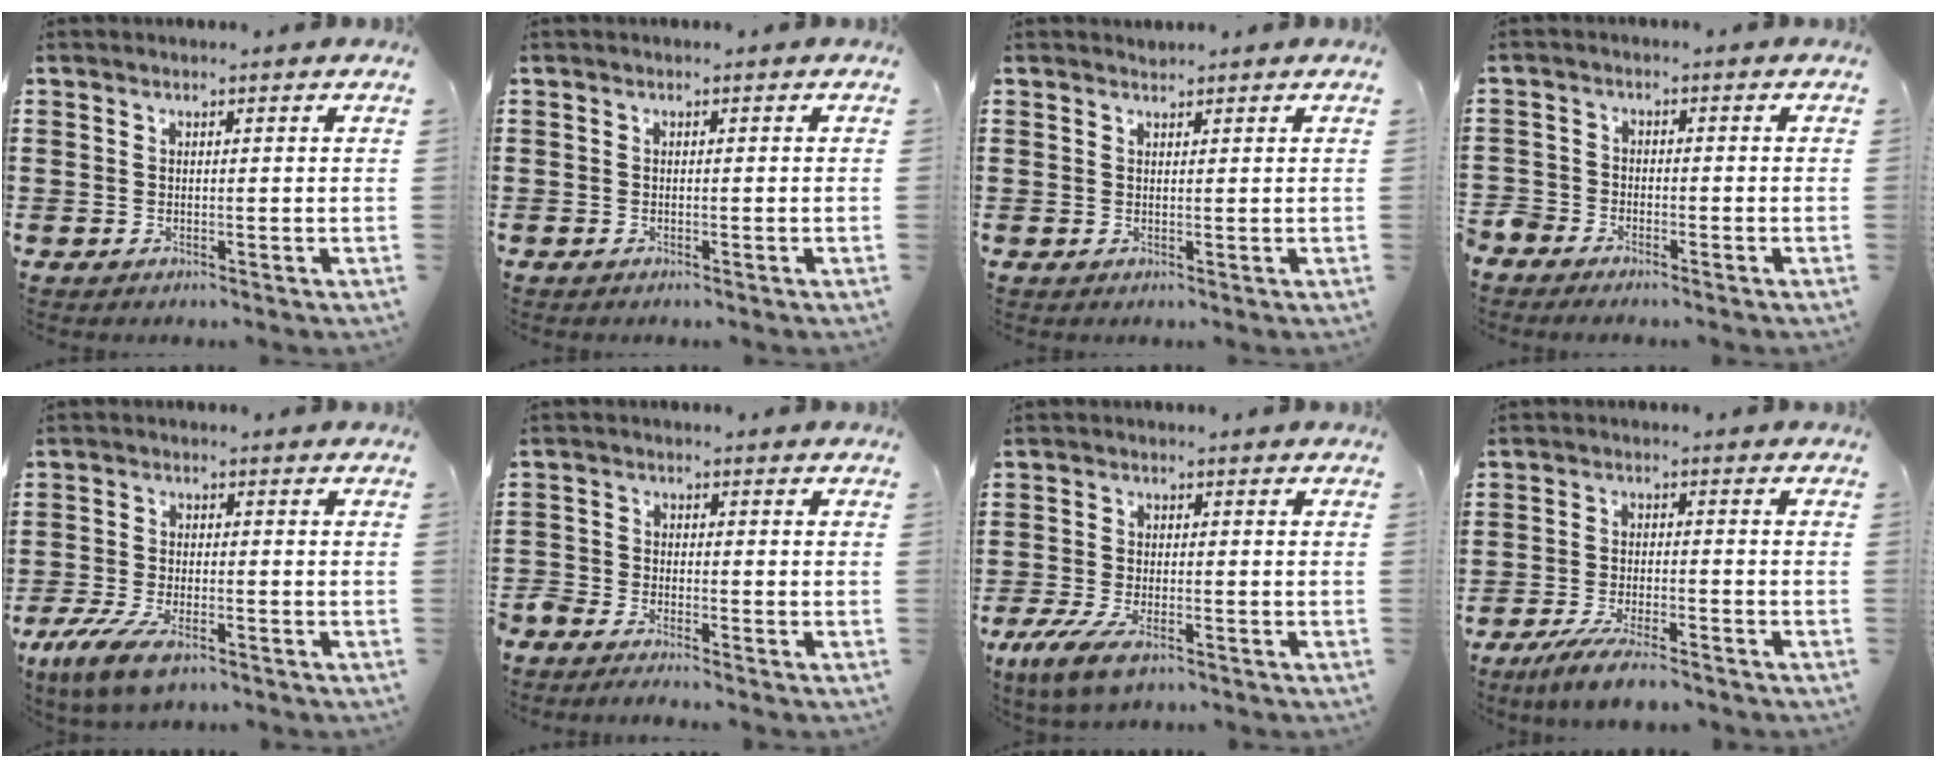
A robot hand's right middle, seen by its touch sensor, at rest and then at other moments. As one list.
[{"total": 0.0}, {"total": 0.7, "force": [0.7, 0.1, -0.1], "torque": [0.002, 0.000, 0.014]}, {"total": 2.5, "force": [-2.4, 0.8, -0.1], "torque": [-0.019, -0.003, -0.058]}, {"total": 6.2, "force": [-4.2, 2.0, 4.2], "torque": [-0.102, -0.009, -0.081]}, {"total": 2.6, "force": [-2.6, 0.3, 0.1], "torque": [-0.014, 0.000, -0.058]}, {"total": 5.3, "force": [-3.5, 1.7, 3.5], "torque": [-0.085, -0.009, -0.069]}, {"total": 5.1, "force": [-4.4, 0.4, 2.6], "torque": [-0.062, -0.011, -0.086]}]